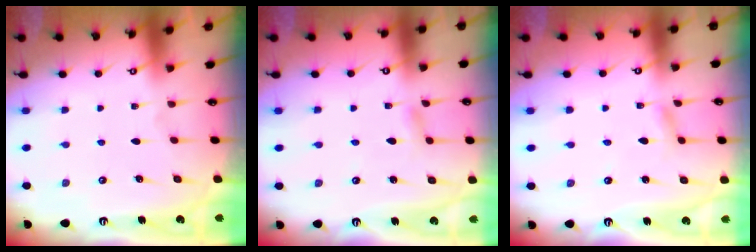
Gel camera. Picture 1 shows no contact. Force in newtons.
{"total": 3.8, "press": 3.8, "slide": 0.4}
{"total": 2.1, "press": 2.1, "slide": 0.2}